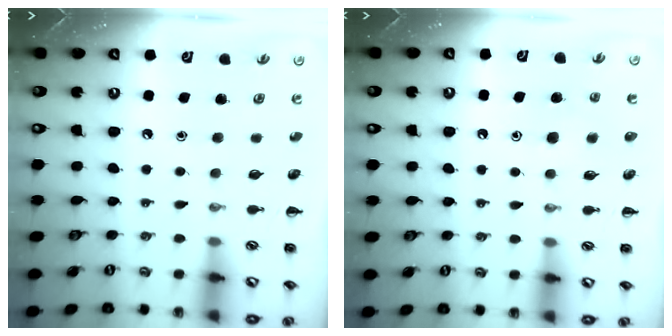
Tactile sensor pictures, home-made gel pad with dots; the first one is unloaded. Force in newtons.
{"total": 4.1, "press": 3.8, "slide": 1.5}